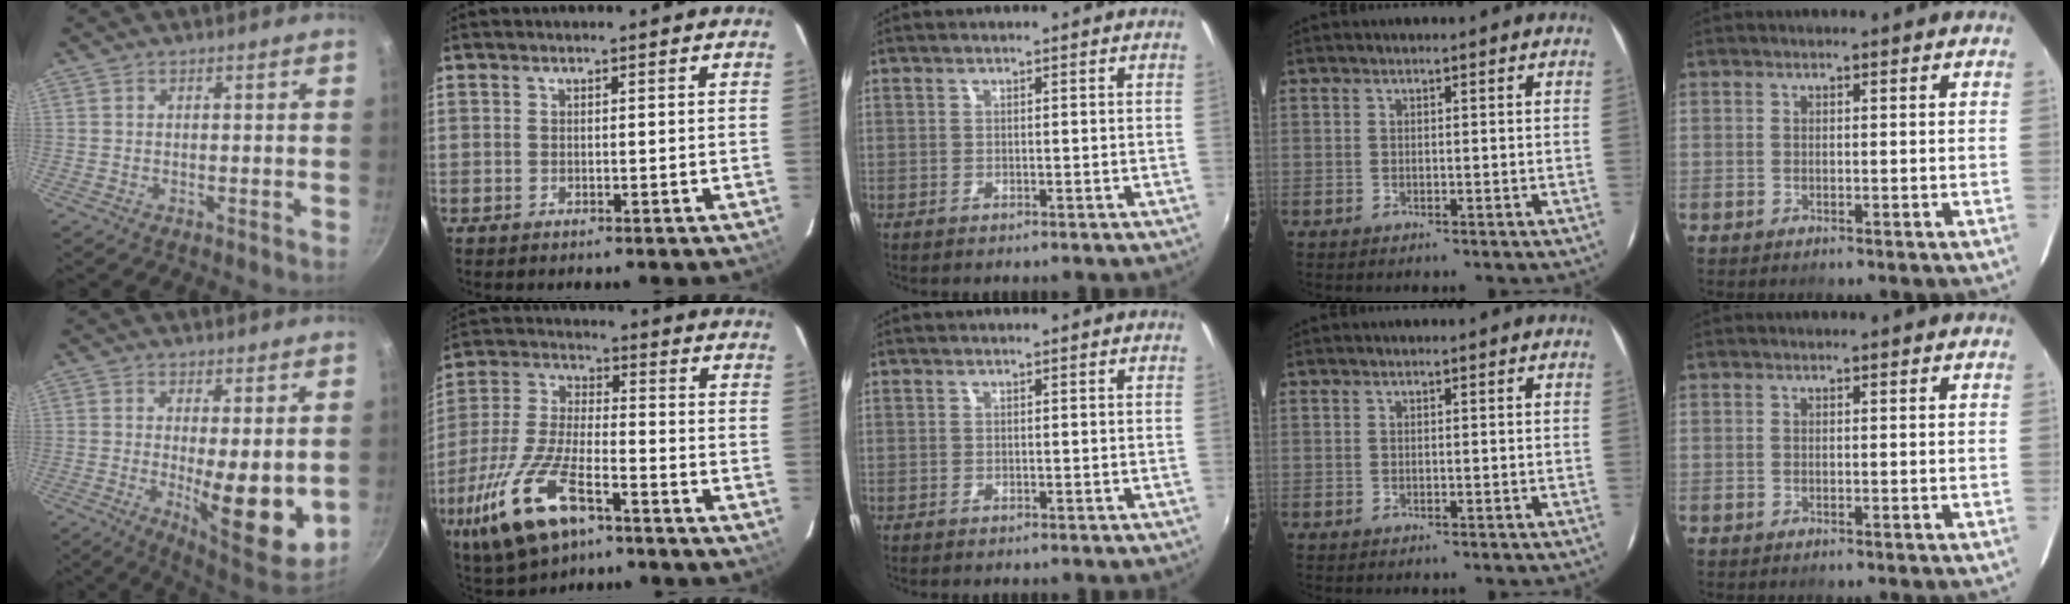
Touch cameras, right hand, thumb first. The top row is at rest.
{"thumb": {"total": 13.1, "force": [-0.6, 4.0, 12.5], "torque": [-0.153, -0.025, 0.003]}, "index": {"total": 17.7, "force": [-9.4, 6.7, 13.4], "torque": [-0.294, -0.031, -0.180]}}